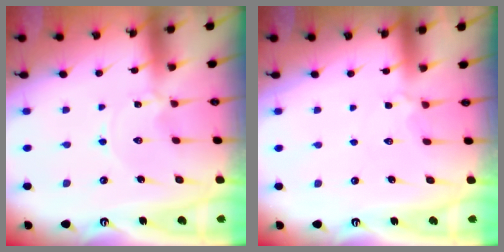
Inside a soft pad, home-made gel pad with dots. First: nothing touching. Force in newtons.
{"total": 3.4, "press": 3.4, "slide": 0.7}